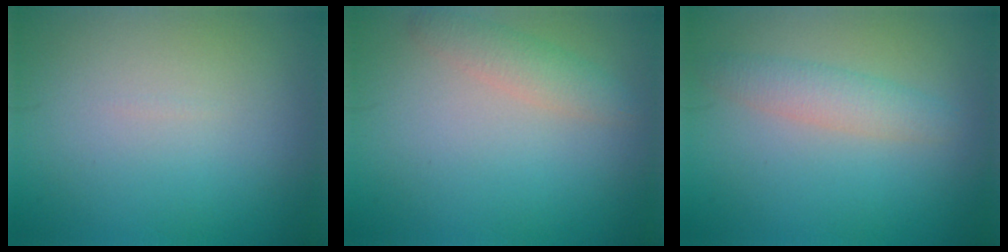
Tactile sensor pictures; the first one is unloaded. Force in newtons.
{"total": 2.1, "press": 2.1, "slide": 0.1}
{"total": 2.5, "press": 2.5, "slide": 0.1}